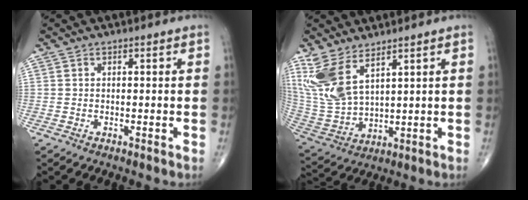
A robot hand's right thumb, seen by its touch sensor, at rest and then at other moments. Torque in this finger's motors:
{"motor_torque": [-0.76, 1.29, 0.93, 0.98, 0.15]}